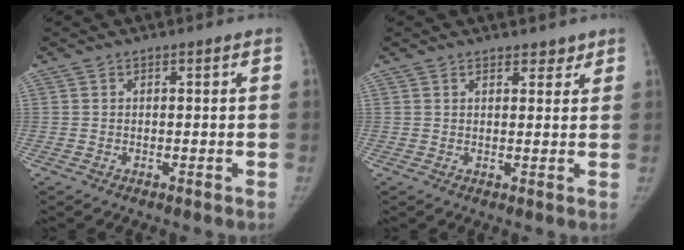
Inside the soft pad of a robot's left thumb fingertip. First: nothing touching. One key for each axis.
{"total": 2.7, "fx": 2.2, "fy": 1.4, "fz": 0.9, "tx": 0.009, "ty": -0.011, "tz": 0.027}